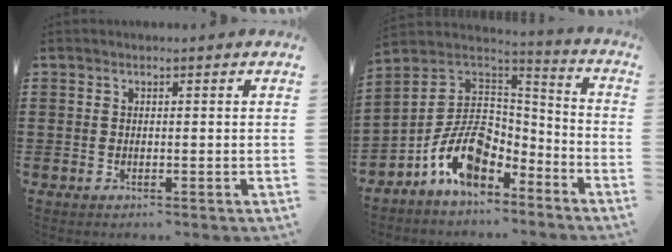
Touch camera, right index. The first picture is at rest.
{"total": 11.2, "force": [-5.4, 7.0, 6.8], "torque": [-0.156, 0.013, -0.104]}